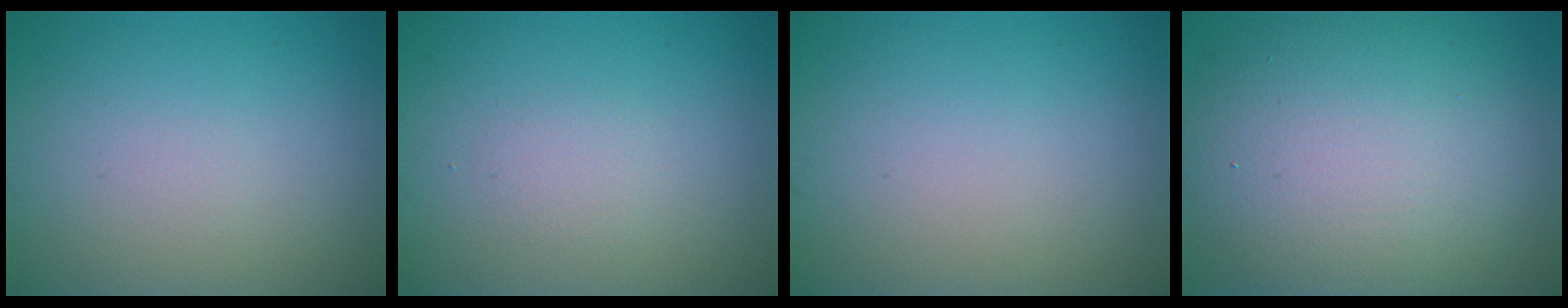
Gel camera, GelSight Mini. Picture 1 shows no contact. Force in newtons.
{"total": 1.0, "press": 1.0, "slide": 0.0}
{"total": 0.0}
{"total": 12.9, "press": 12.9, "slide": 0.8}